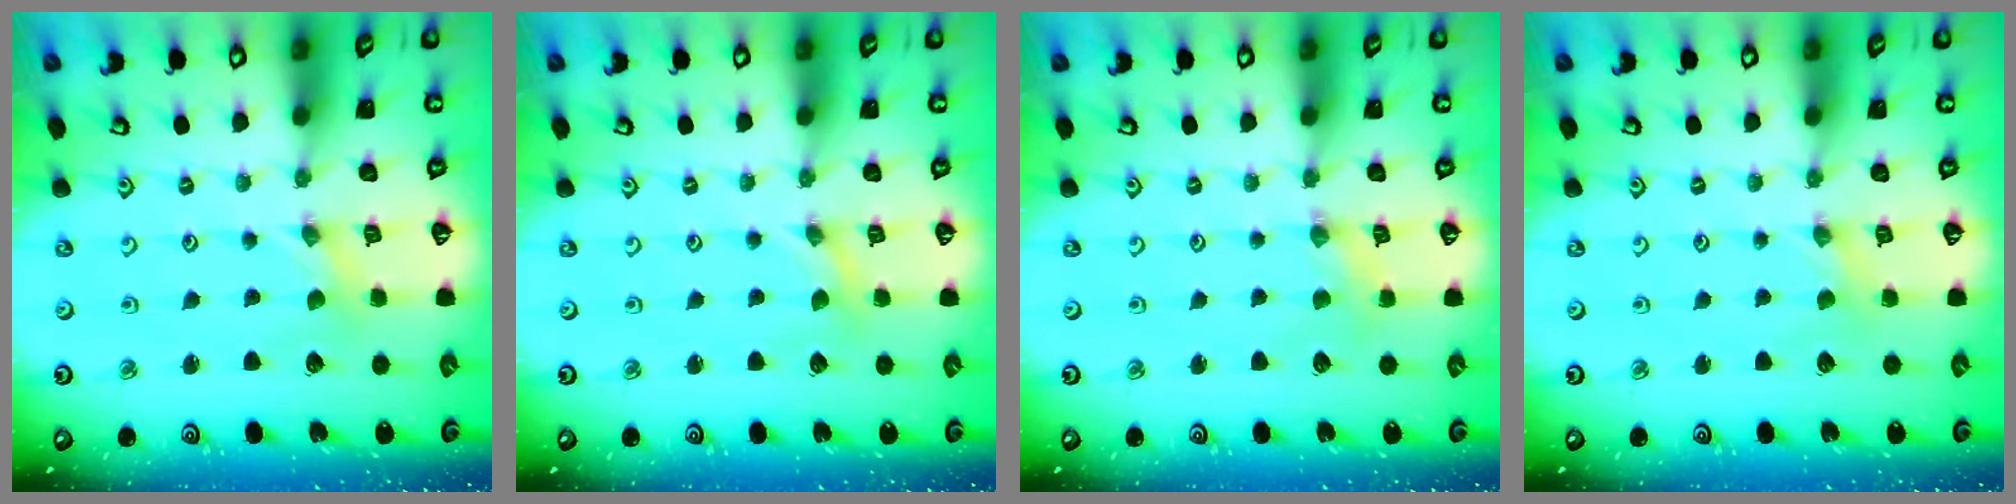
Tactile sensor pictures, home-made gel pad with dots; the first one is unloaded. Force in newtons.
{"total": 0.0}
{"total": 2.1, "press": 2.1, "slide": 0.4}
{"total": 1.2, "press": 1.2, "slide": 0.3}